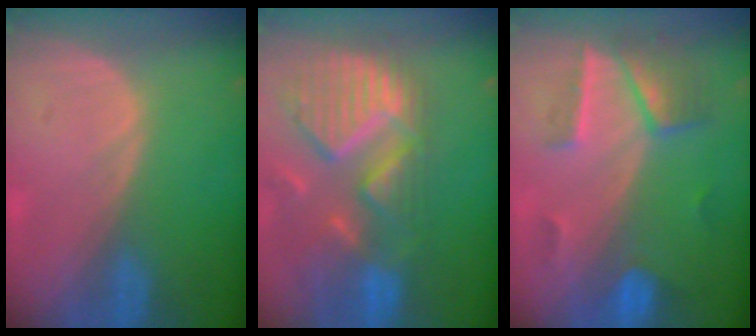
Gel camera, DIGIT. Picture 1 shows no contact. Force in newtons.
{"total": 13.0, "press": 11.0, "slide": 7.0}
{"total": 7.2, "press": 6.4, "slide": 3.4}